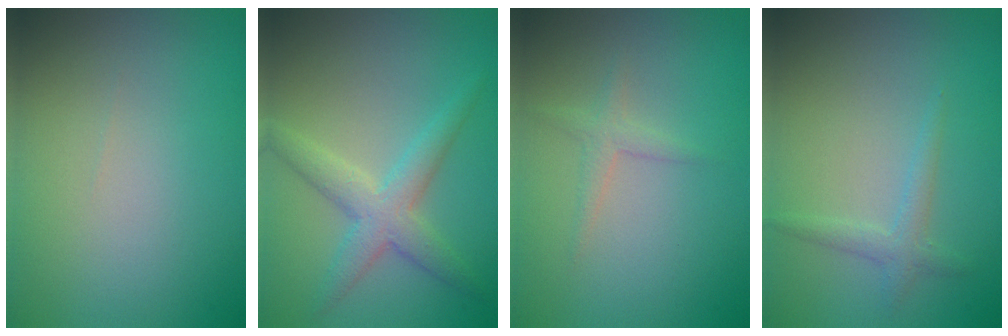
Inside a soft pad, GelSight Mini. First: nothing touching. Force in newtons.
{"total": 3.7, "press": 3.7, "slide": 0.1}
{"total": 1.3, "press": 1.3, "slide": 0.1}
{"total": 0.9, "press": 0.9, "slide": 0.1}